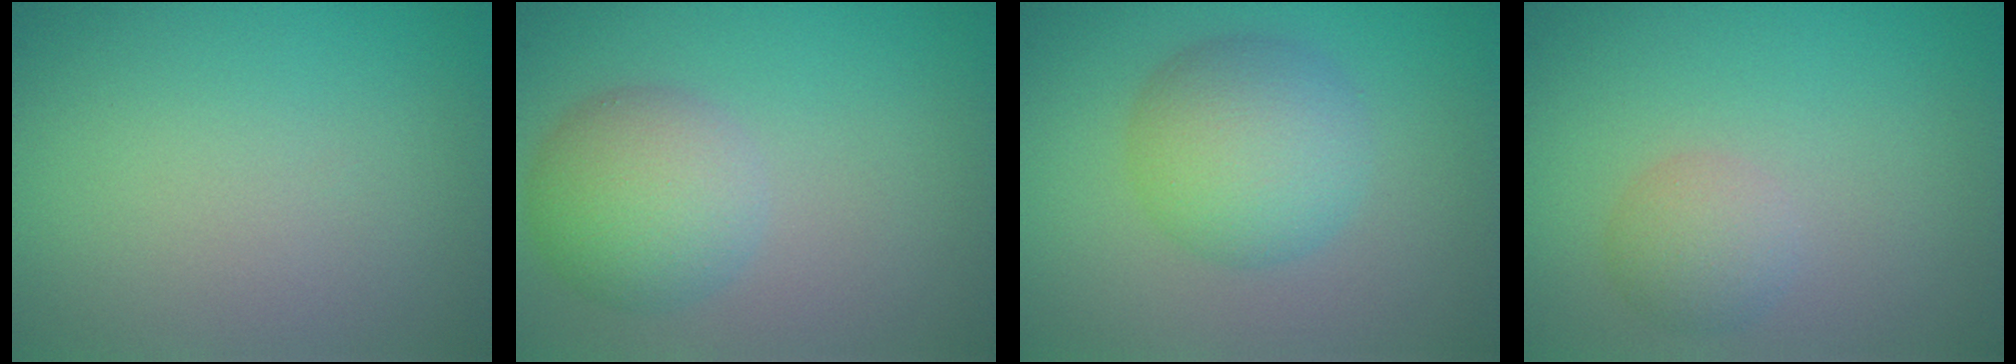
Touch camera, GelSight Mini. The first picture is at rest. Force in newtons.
{"total": 4.6, "press": 4.6, "slide": 0.1}
{"total": 5.3, "press": 5.3, "slide": 0.1}
{"total": 2.2, "press": 2.2, "slide": 0.1}